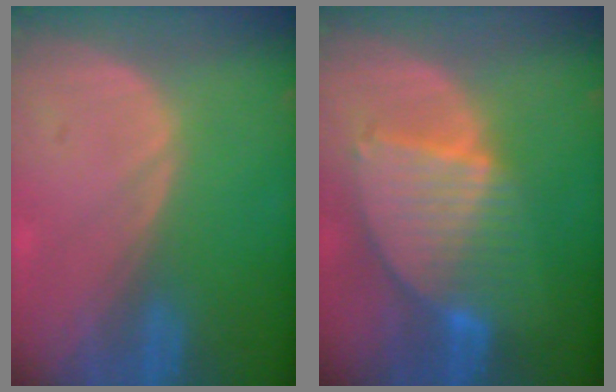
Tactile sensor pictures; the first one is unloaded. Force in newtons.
{"total": 8.5, "press": 7.4, "slide": 4.1}